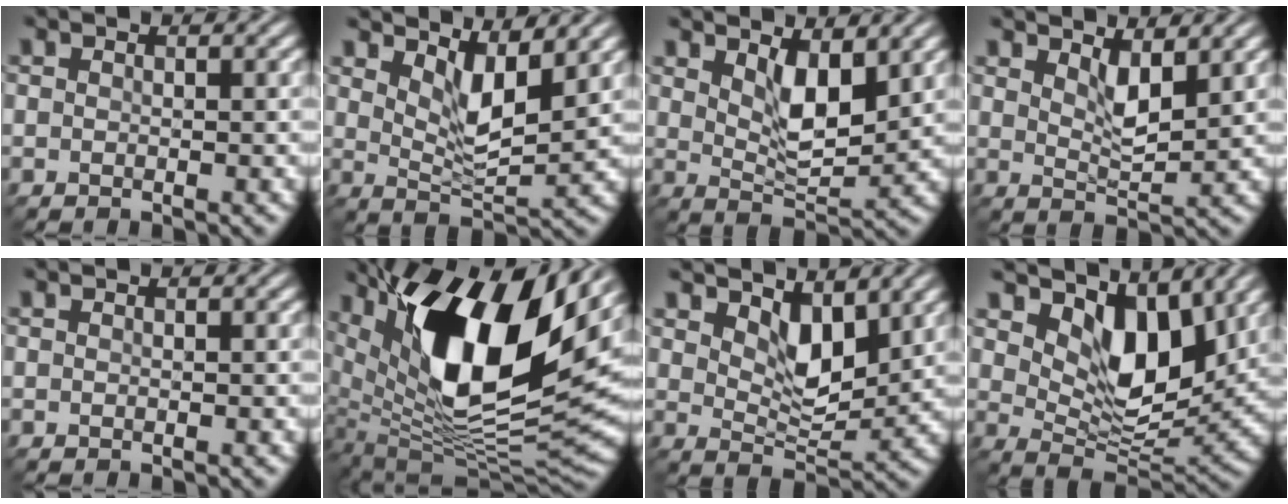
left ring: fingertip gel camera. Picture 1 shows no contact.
{"total": 3.9, "force": [2.5, 1.1, 2.8], "torque": [-0.060, -0.012, 0.046]}
{"total": 3.9, "force": [2.0, 1.4, 3.1], "torque": [-0.059, -0.008, 0.039]}
{"total": 2.4, "force": [1.7, 0.5, 1.6], "torque": [-0.033, -0.006, 0.034]}
{"total": 0.0}
{"total": 15.2, "force": [6.5, 5.8, 12.4], "torque": [-0.219, 0.002, 0.109]}
{"total": 3.8, "force": [2.5, 1.6, 2.4], "torque": [-0.050, -0.013, 0.040]}
{"total": 6.9, "force": [3.9, 3.4, 4.6], "torque": [-0.080, -0.015, 0.059]}